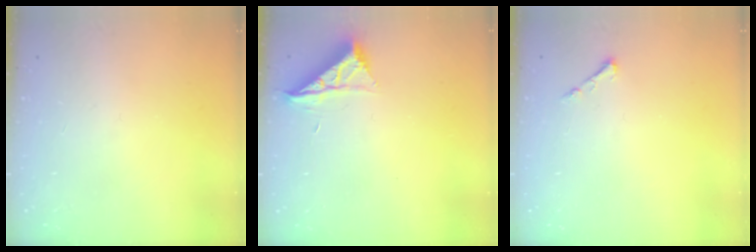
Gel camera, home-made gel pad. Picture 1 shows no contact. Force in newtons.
{"total": 6.6, "press": 6.6, "slide": 0.3}
{"total": 3.2, "press": 3.1, "slide": 0.5}